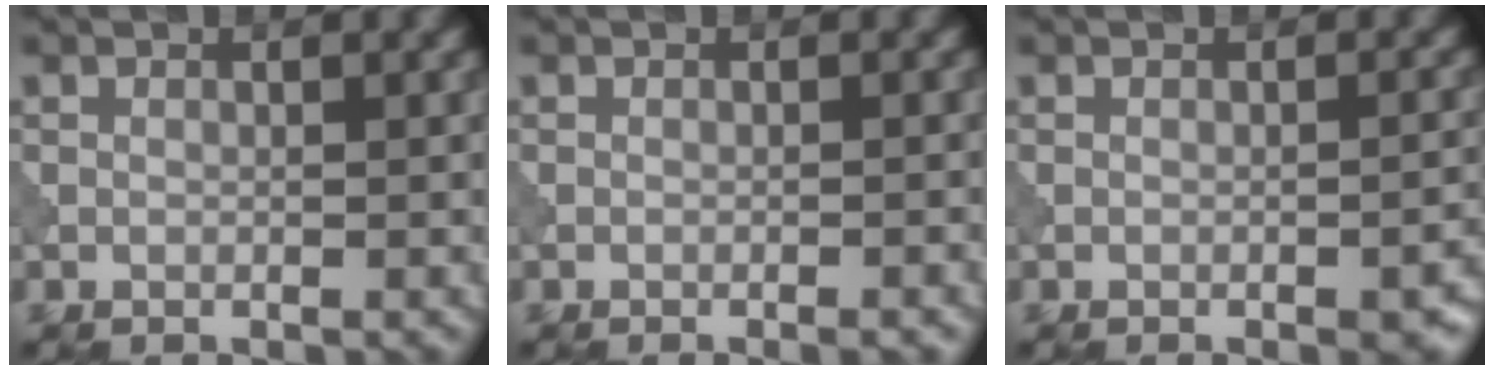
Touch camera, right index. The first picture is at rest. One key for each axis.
{"total": 1.0, "fx": -0.7, "fy": 0.1, "fz": 0.8, "tx": -0.005, "ty": 0.003, "tz": -0.014}
{"total": 2.9, "fx": -1.7, "fy": 0.8, "fz": 2.2, "tx": -0.027, "ty": 0.000, "tz": -0.020}